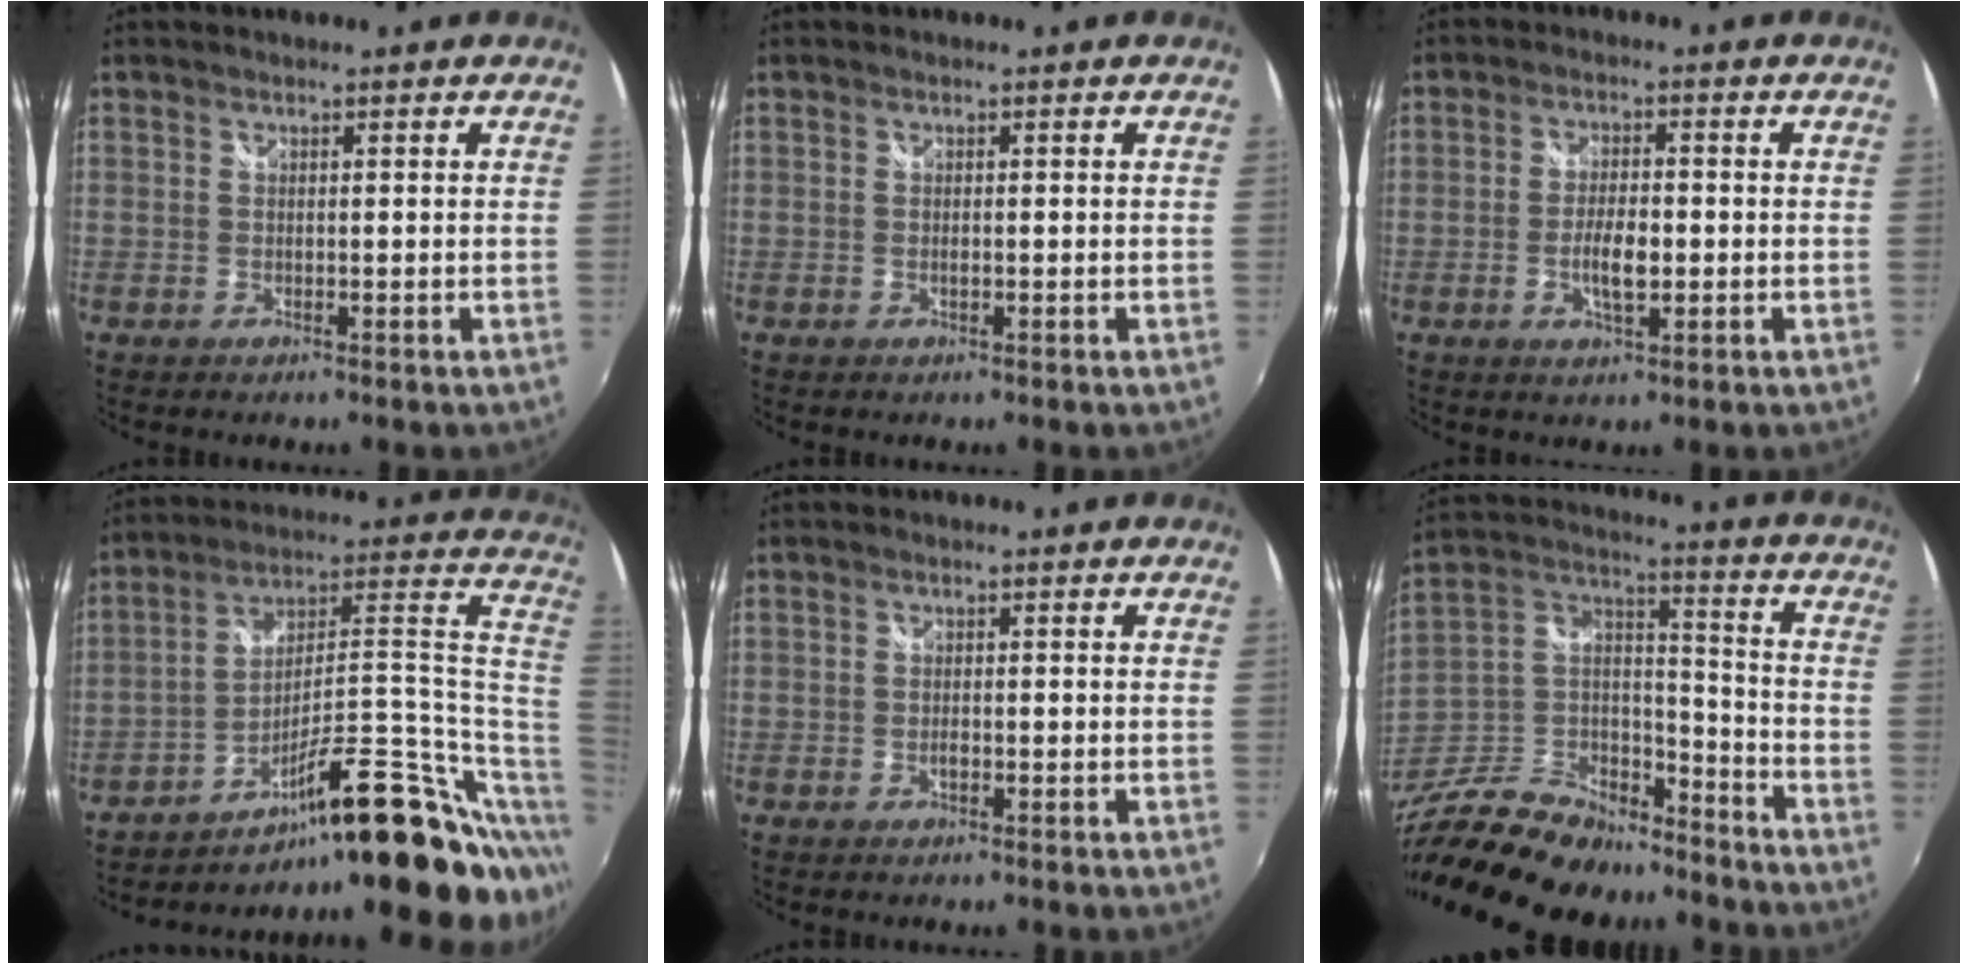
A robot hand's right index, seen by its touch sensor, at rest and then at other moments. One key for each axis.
{"total": 0.6, "fx": -0.1, "fy": 0.3, "fz": 0.5, "tx": -0.009, "ty": -0.001, "tz": -0.003}
{"total": 5.4, "fx": -1.2, "fy": 2.0, "fz": 4.8, "tx": -0.097, "ty": -0.001, "tz": -0.022}
{"total": 23.4, "fx": -9.2, "fy": 7.3, "fz": 20.2, "tx": -0.262, "ty": 0.030, "tz": -0.136}
{"total": 1.0, "fx": -0.4, "fy": 0.6, "fz": 0.7, "tx": -0.013, "ty": 0.000, "tz": -0.008}
{"total": 24.9, "fx": -18.9, "fy": 11.0, "fz": 11.9, "tx": -0.267, "ty": 0.019, "tz": -0.314}